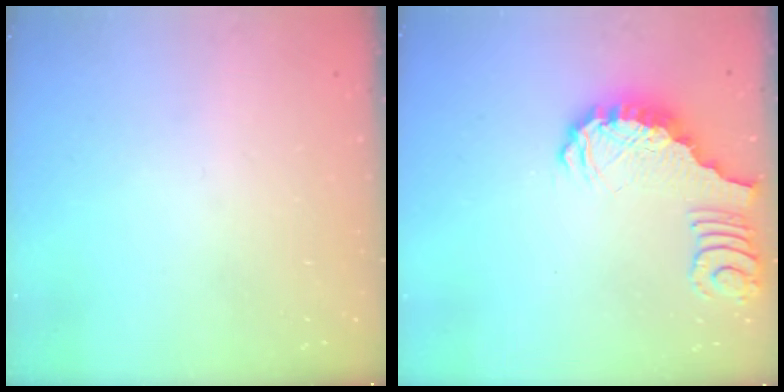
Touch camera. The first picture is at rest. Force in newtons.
{"total": 2.7, "press": 2.7, "slide": 0.5}